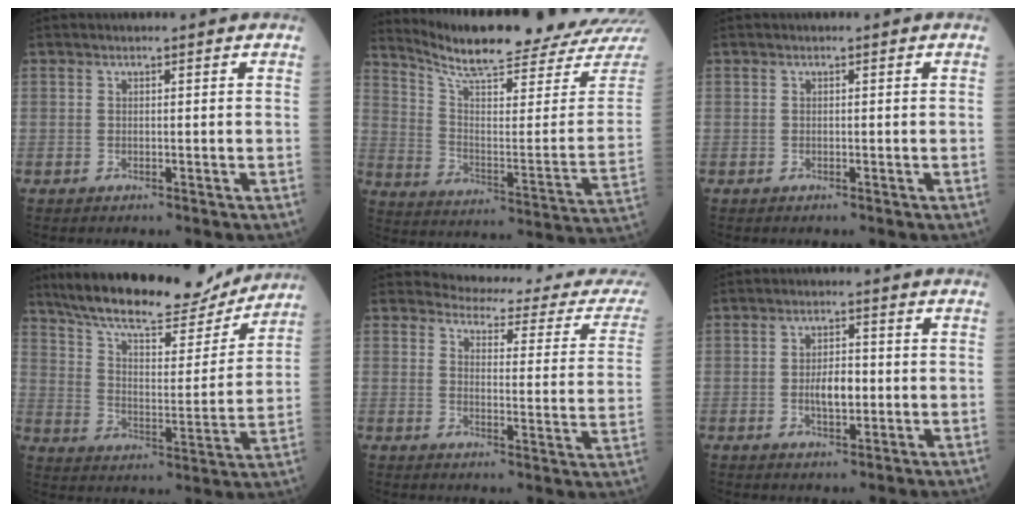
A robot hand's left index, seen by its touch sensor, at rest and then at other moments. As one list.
[{"total": 22.5, "force": [20.7, 0.6, 8.7], "torque": [-0.148, -0.103, 0.279]}, {"total": 0.0}, {"total": 21.0, "force": [18.2, 4.6, 9.2], "torque": [-0.152, 0.001, 0.271]}, {"total": 18.0, "force": [17.4, 2.3, 3.9], "torque": [-0.027, -0.096, 0.169]}, {"total": 4.2, "force": [-0.7, 1.8, 3.8], "torque": [-0.067, -0.002, -0.014]}]